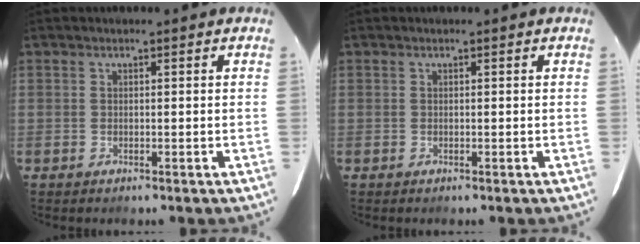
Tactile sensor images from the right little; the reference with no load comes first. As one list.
[{"total": 0.0}]